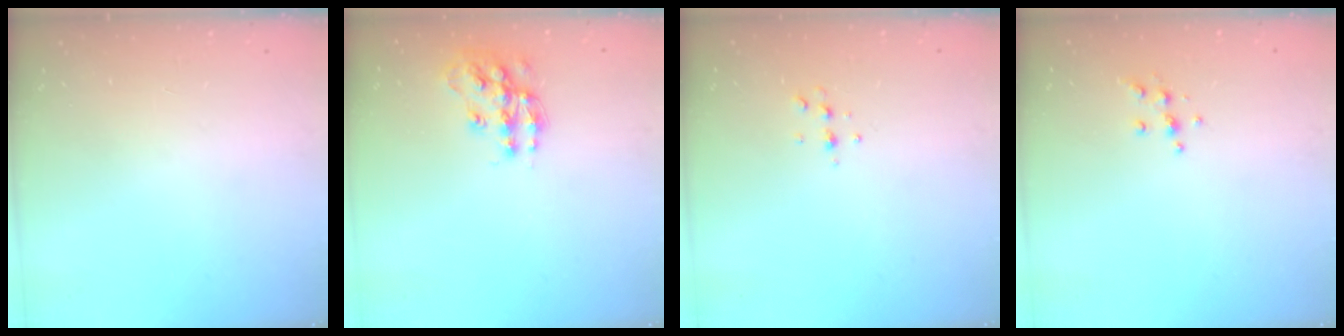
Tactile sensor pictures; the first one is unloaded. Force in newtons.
{"total": 13.3, "press": 13.3, "slide": 0.7}
{"total": 4.7, "press": 4.6, "slide": 0.6}
{"total": 5.6, "press": 5.6, "slide": 0.6}